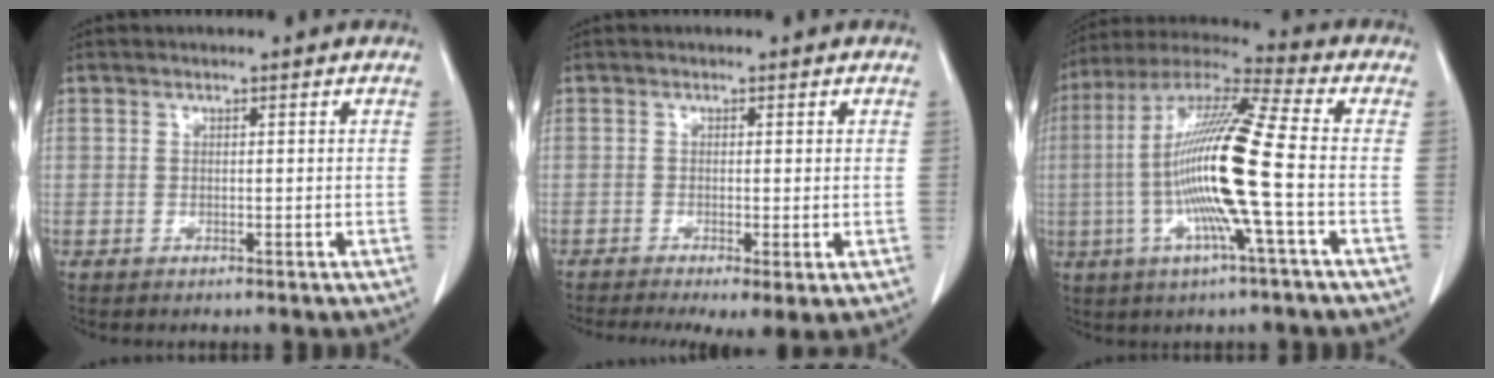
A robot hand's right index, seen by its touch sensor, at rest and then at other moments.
{"total": 6.6, "force": [-3.9, 1.7, 5.1], "torque": [-0.079, -0.020, -0.066]}
{"total": 16.4, "force": [-2.8, -0.5, 16.2], "torque": [-0.320, -0.001, -0.066]}